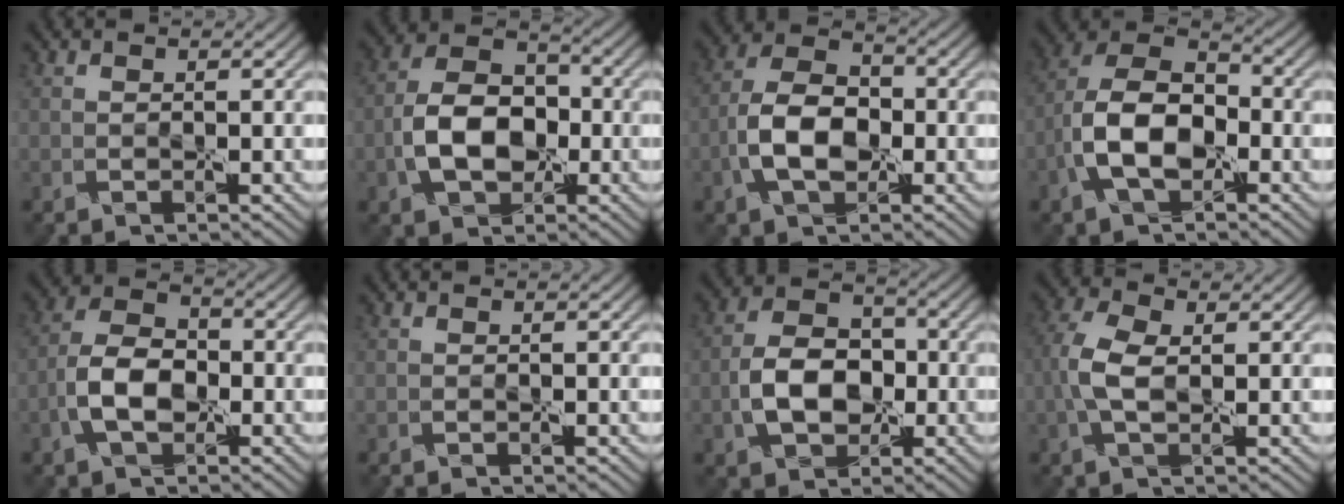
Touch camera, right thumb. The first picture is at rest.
{"total": 7.9, "force": [-2.0, 5.3, 5.5], "torque": [-0.107, 0.012, -0.045]}
{"total": 7.4, "force": [-2.1, 4.5, 5.4], "torque": [-0.112, 0.012, -0.051]}
{"total": 9.3, "force": [-3.2, 5.4, 6.9], "torque": [-0.148, 0.006, -0.072]}
{"total": 5.7, "force": [-2.1, 3.4, 4.1], "torque": [-0.083, 0.012, -0.051]}
{"total": 0.0}
{"total": 6.6, "force": [-1.5, 4.7, 4.4], "torque": [-0.080, 0.010, -0.035]}
{"total": 4.2, "force": [-0.2, 2.0, 3.7], "torque": [-0.096, 0.013, -0.009]}